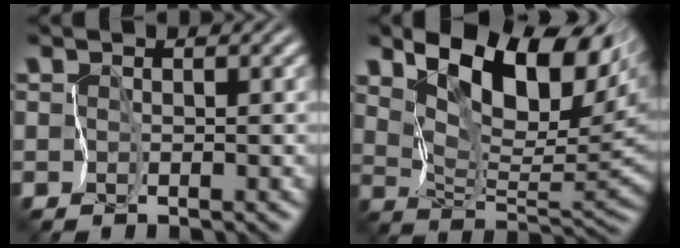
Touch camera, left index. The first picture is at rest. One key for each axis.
{"total": 10.8, "fx": 5.6, "fy": 4.9, "fz": 7.9, "tx": -0.128, "ty": 0.001, "tz": 0.101}